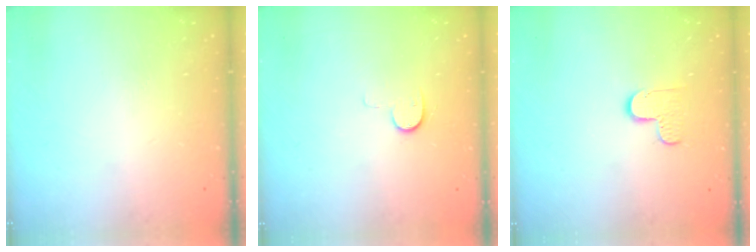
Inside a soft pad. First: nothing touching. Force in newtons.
{"total": 6.8, "press": 6.8, "slide": 0.6}
{"total": 6.1, "press": 6.1, "slide": 0.4}